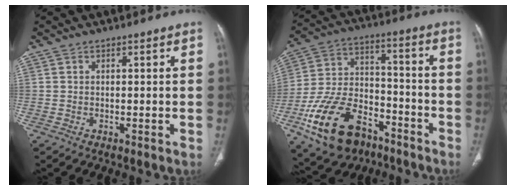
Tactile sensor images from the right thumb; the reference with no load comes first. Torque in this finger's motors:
{"motor_torque": [0.15, 0.53, 1.72, -1.03, 0.43]}